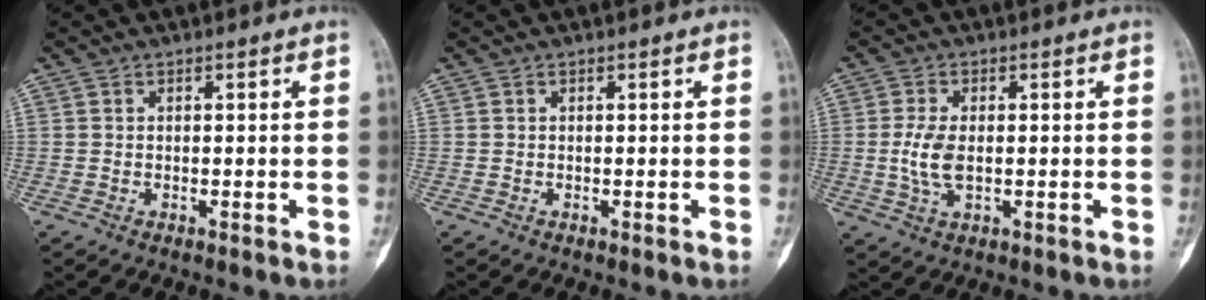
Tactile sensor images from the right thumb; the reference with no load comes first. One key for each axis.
{"total": 0.0}
{"total": 5.5, "fx": -0.2, "fy": 2.8, "fz": 4.7, "tx": -0.105, "ty": -0.003, "tz": -0.005}